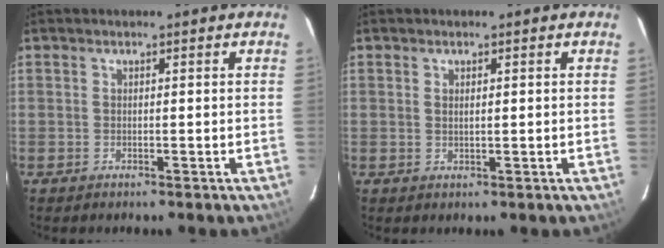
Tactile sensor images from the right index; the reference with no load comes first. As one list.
[{"total": 1.0, "force": [0.3, 0.4, 0.9], "torque": [-0.015, 0.002, 0.006]}]